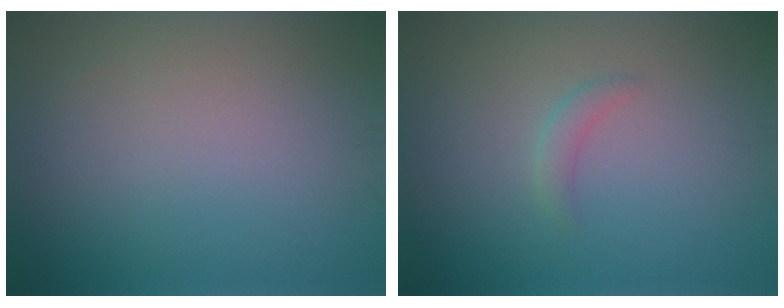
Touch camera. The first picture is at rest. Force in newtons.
{"total": 1.2, "press": 1.1, "slide": 0.0}